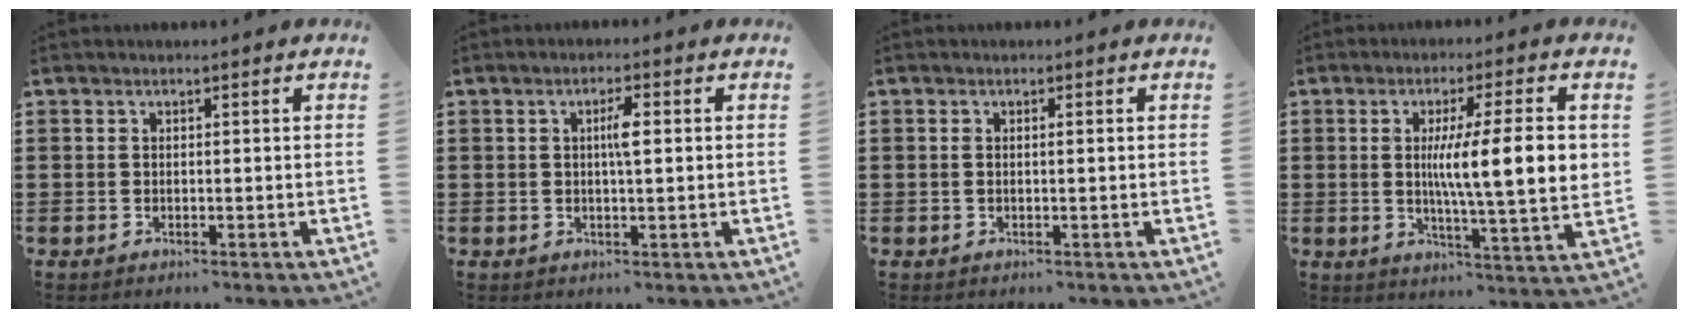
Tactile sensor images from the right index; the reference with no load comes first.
{"total": 2.9, "force": [0.4, 0.5, 2.8], "torque": [-0.055, 0.002, 0.004]}
{"total": 0.7, "force": [0.1, 0.1, 0.7], "torque": [-0.013, -0.002, 0.003]}
{"total": 11.3, "force": [1.6, 1.5, 11.1], "torque": [-0.187, -0.001, 0.020]}